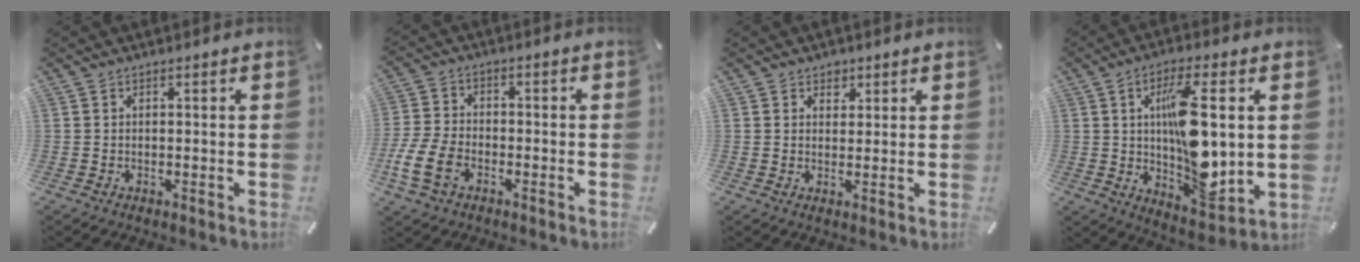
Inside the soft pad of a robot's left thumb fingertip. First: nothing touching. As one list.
[{"total": 9.4, "force": [-4.2, 6.3, 5.6], "torque": [-0.131, 0.016, -0.078]}, {"total": 2.4, "force": [1.3, 1.9, 0.4], "torque": [0.005, -0.003, 0.021]}, {"total": 15.9, "force": [2.2, 6.0, 14.6], "torque": [-0.235, -0.021, 0.034]}]